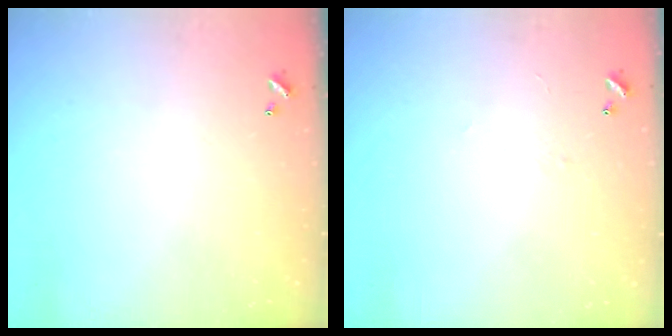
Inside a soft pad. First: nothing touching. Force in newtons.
{"total": 2.2, "press": 2.0, "slide": 0.8}